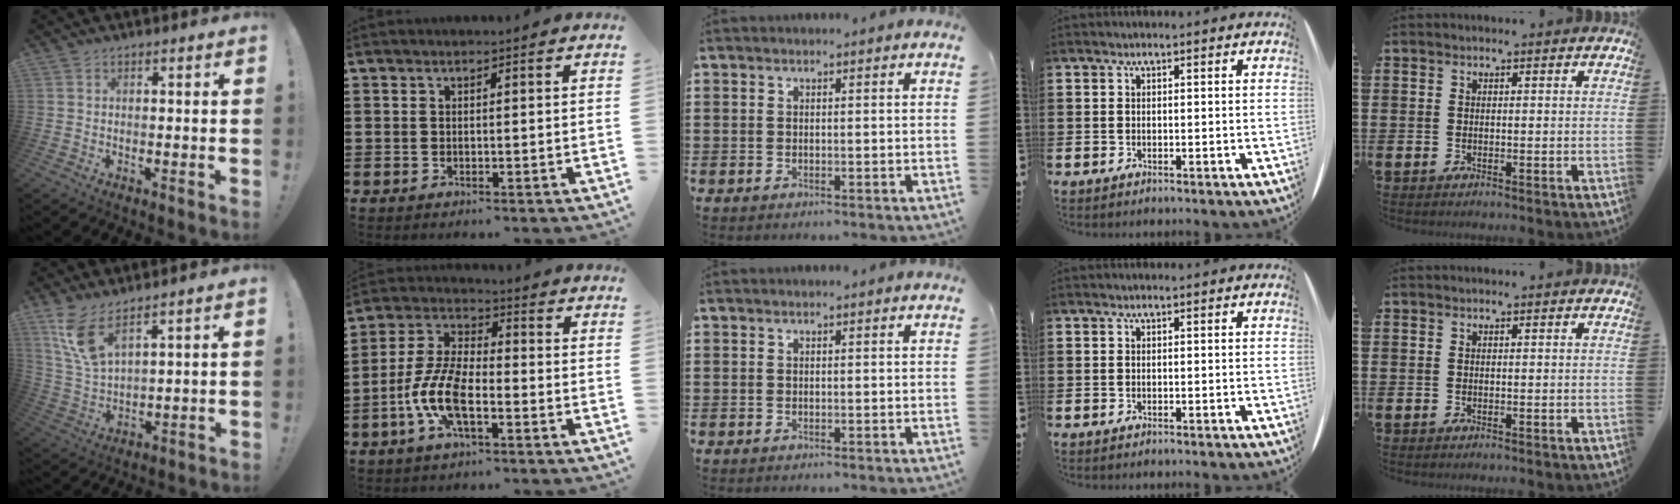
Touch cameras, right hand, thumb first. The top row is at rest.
{"thumb": {"total": 9.9, "force": [6.6, 3.4, 6.5], "torque": [-0.136, -0.029, 0.127]}, "index": {"total": 9.1, "force": [-3.3, 3.6, 7.7], "torque": [-0.190, -0.013, -0.069]}}